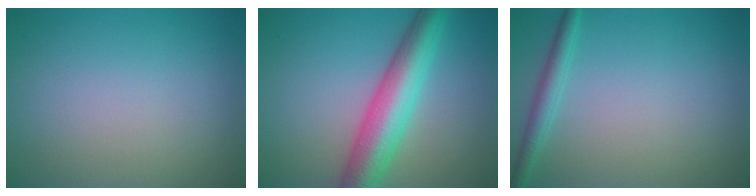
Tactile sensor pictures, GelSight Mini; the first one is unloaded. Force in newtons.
{"total": 7.2, "press": 7.2, "slide": 0.2}
{"total": 2.0, "press": 2.0, "slide": 0.1}